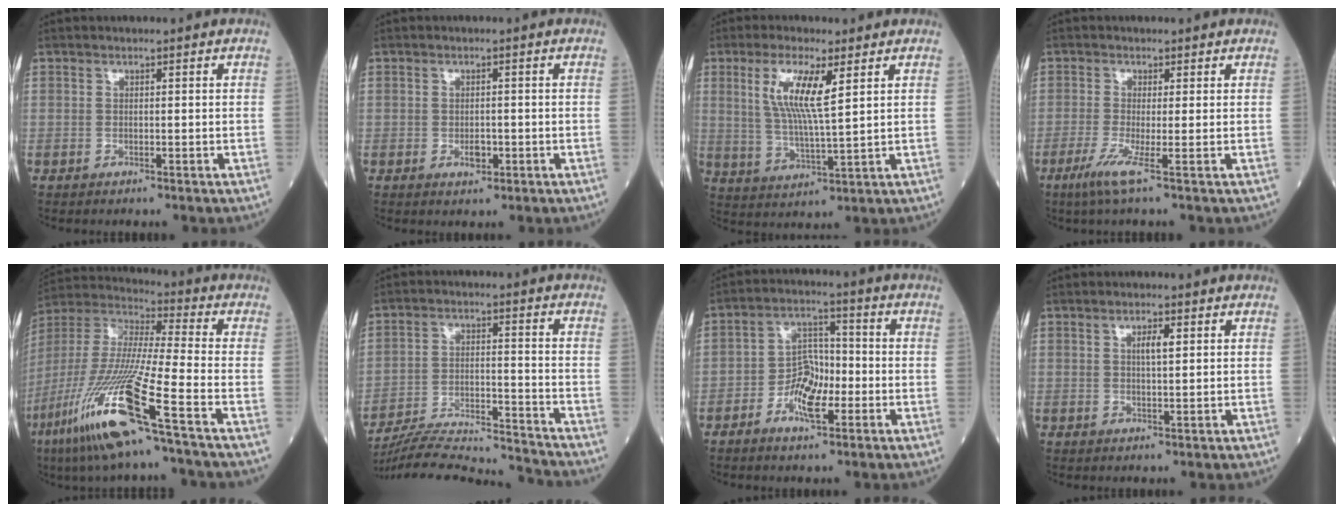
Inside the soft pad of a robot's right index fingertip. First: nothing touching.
{"total": 2.1, "force": [-0.7, 1.2, 1.5], "torque": [-0.025, 0.002, -0.008]}
{"total": 8.4, "force": [3.2, 0.9, 7.7], "torque": [-0.160, -0.002, 0.063]}
{"total": 3.6, "force": [-1.7, -0.8, 3.0], "torque": [-0.071, -0.016, -0.038]}
{"total": 18.8, "force": [-9.7, -0.2, 16.1], "torque": [-0.366, -0.051, -0.195]}
{"total": 17.0, "force": [-16.5, -0.2, 3.9], "torque": [-0.086, 0.001, -0.258]}
{"total": 6.9, "force": [-2.8, 3.3, 5.4], "torque": [-0.099, 0.013, -0.053]}
{"total": 2.4, "force": [0.8, 0.5, 2.2], "torque": [-0.040, -0.001, 0.013]}